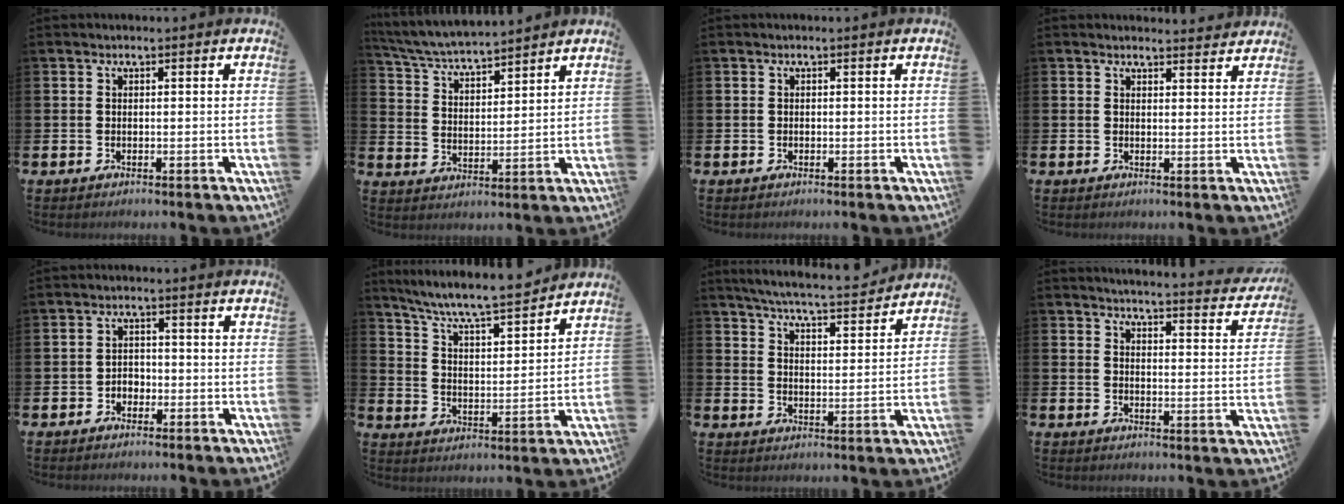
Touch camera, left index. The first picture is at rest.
{"total": 5.3, "force": [5.3, 0.3, 0.8], "torque": [-0.044, -0.036, 0.091]}
{"total": 0.0}
{"total": 2.2, "force": [2.2, 0.3, -0.1], "torque": [0.007, -0.014, 0.037]}
{"total": 2.0, "force": [-1.2, 1.5, 0.5], "torque": [-0.008, 0.003, -0.028]}
{"total": 7.4, "force": [7.0, 0.2, 2.4], "torque": [-0.079, -0.054, 0.119]}
{"total": 6.0, "force": [5.9, 0.1, 1.4], "torque": [-0.044, -0.045, 0.100]}
{"total": 4.2, "force": [4.2, 0.1, 0.5], "torque": [-0.013, -0.040, 0.068]}